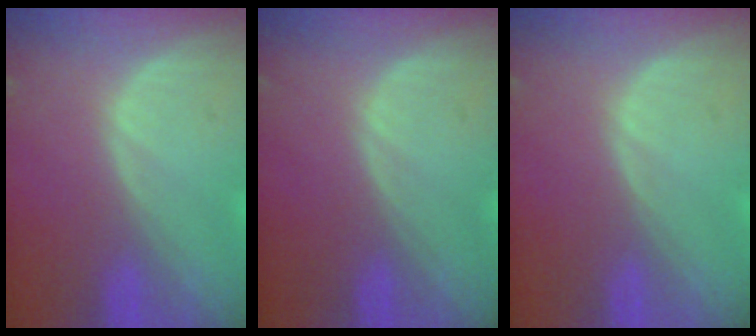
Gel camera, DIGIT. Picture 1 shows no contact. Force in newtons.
{"total": 0.0}
{"total": 0.0}